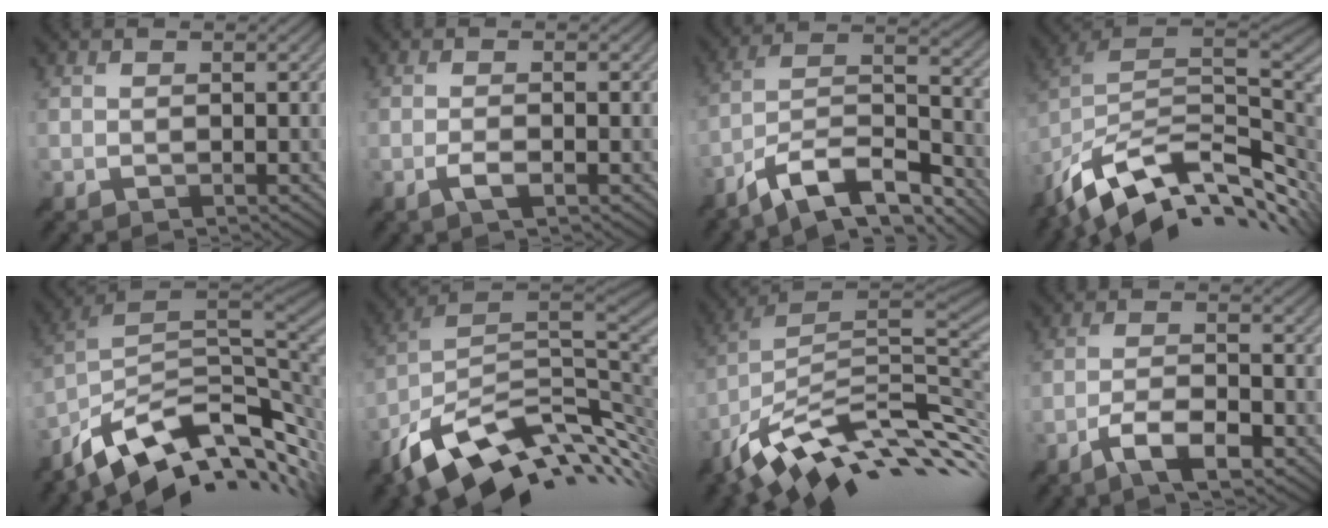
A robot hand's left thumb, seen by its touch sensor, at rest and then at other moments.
{"total": 2.1, "force": [-1.0, 0.5, 1.8], "torque": [-0.031, 0.005, -0.021]}
{"total": 13.0, "force": [-9.8, 3.8, 7.7], "torque": [-0.152, 0.003, -0.175]}
{"total": 14.4, "force": [-6.4, 7.5, 10.5], "torque": [-0.212, -0.022, -0.102]}
{"total": 13.1, "force": [-6.4, 5.9, 9.7], "torque": [-0.202, -0.003, -0.114]}
{"total": 14.3, "force": [-4.8, 7.4, 11.3], "torque": [-0.231, -0.004, -0.087]}
{"total": 13.0, "force": [-5.0, 5.1, 10.9], "torque": [-0.225, -0.001, -0.089]}
{"total": 6.3, "force": [-4.1, 1.6, 4.5], "torque": [-0.085, 0.005, -0.077]}